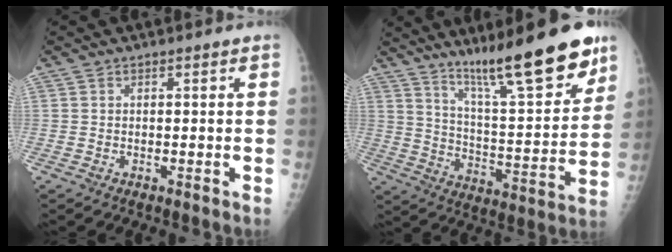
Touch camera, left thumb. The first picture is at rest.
{"total": 20.9, "force": [14.5, 3.6, 14.6], "torque": [-0.191, -0.078, 0.238]}